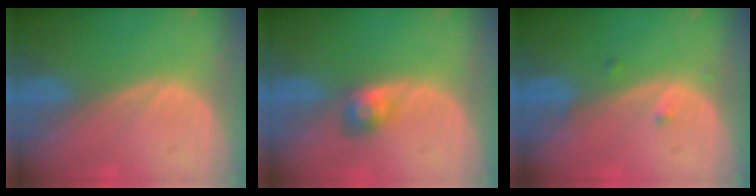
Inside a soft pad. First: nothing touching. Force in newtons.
{"total": 2.9, "press": 2.7, "slide": 1.0}
{"total": 1.1, "press": 1.1, "slide": 0.1}